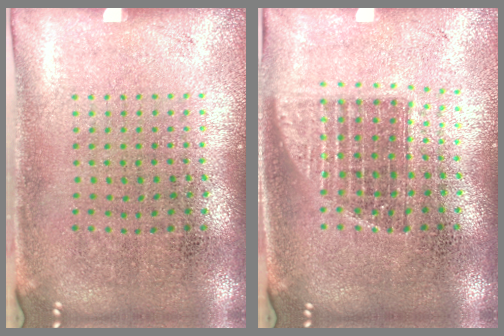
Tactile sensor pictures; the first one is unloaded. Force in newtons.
{"total": 1.3, "press": 1.1, "slide": 0.7}